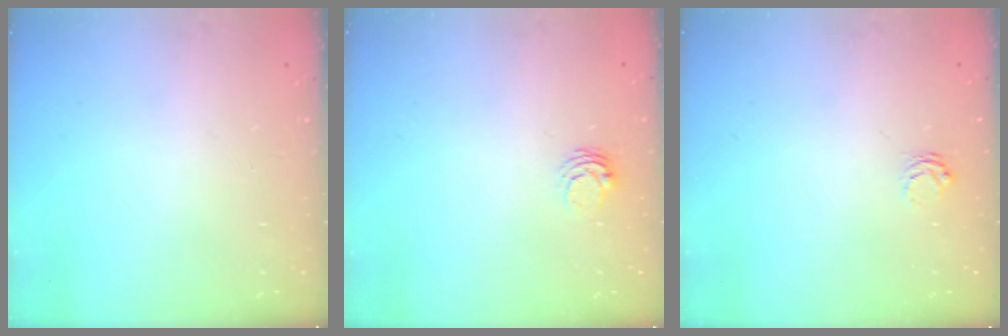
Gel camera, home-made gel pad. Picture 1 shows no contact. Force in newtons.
{"total": 4.4, "press": 4.3, "slide": 0.6}
{"total": 2.5, "press": 2.5, "slide": 0.2}